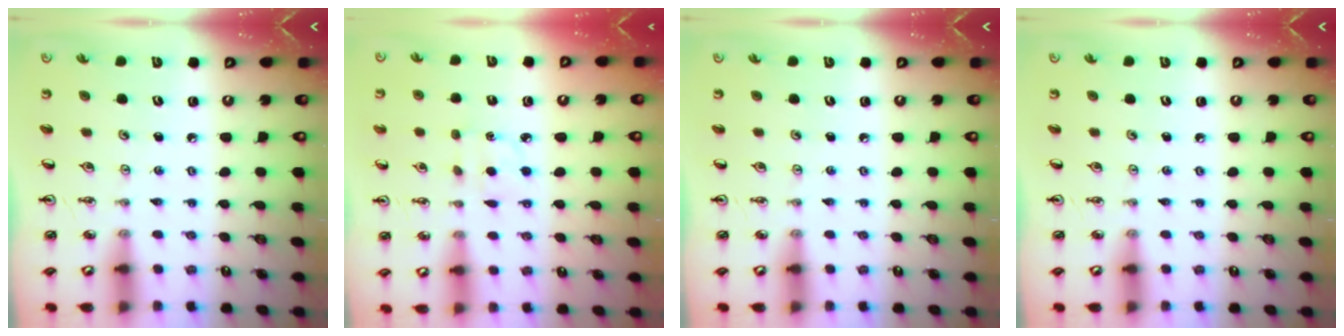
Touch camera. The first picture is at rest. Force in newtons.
{"total": 4.6, "press": 4.5, "slide": 0.5}
{"total": 0.0}
{"total": 0.0}